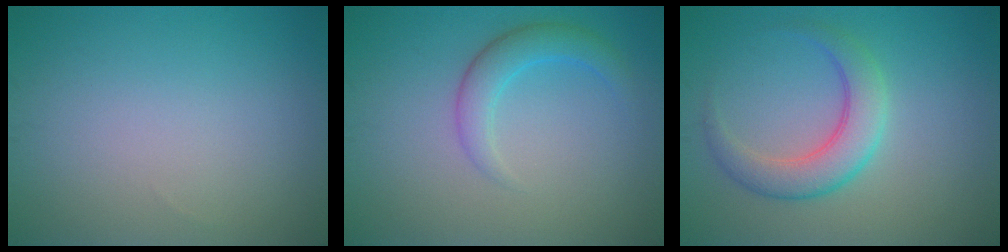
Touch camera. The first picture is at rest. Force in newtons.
{"total": 2.8, "press": 2.8, "slide": 0.1}
{"total": 4.2, "press": 4.2, "slide": 0.1}